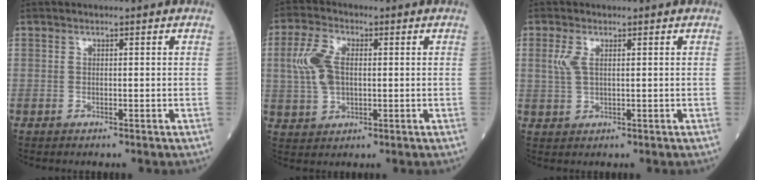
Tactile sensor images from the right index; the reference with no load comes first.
{"total": 7.1, "force": [0.8, 4.0, 5.8], "torque": [-0.142, 0.014, 0.016]}
{"total": 2.6, "force": [0.8, 1.1, 2.2], "torque": [-0.059, 0.005, 0.019]}